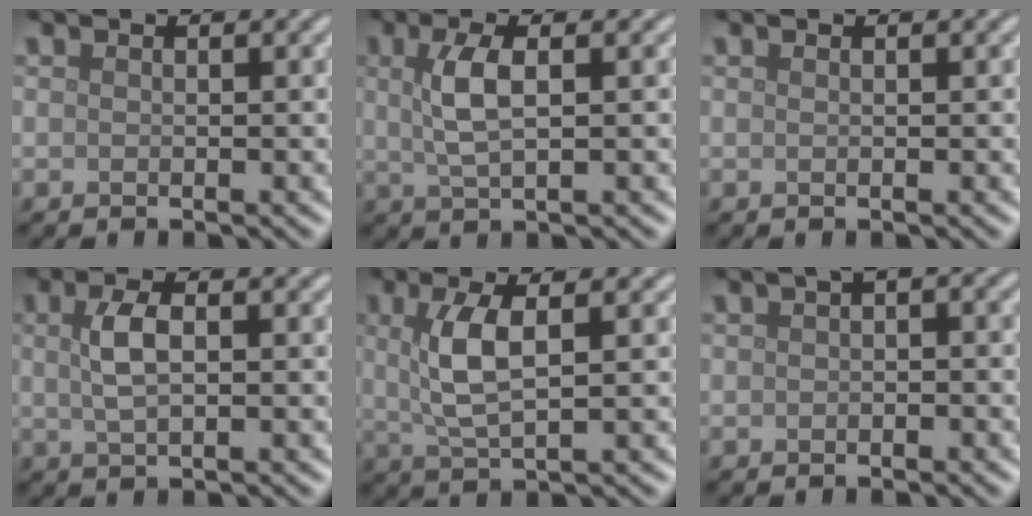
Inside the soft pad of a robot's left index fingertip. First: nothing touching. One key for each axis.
{"total": 3.7, "fx": 0.8, "fy": 1.2, "fz": 3.4, "tx": -0.073, "ty": 0.003, "tz": 0.016}
{"total": 0.0}
{"total": 3.1, "fx": 0.6, "fy": 1.2, "fz": 2.8, "tx": -0.060, "ty": 0.004, "tz": 0.010}
{"total": 4.5, "fx": 1.0, "fy": 1.5, "fz": 4.2, "tx": -0.089, "ty": 0.003, "tz": 0.021}
{"total": 2.0, "fx": 0.4, "fy": 0.8, "fz": 1.8, "tx": -0.022, "ty": 0.011, "tz": 0.004}